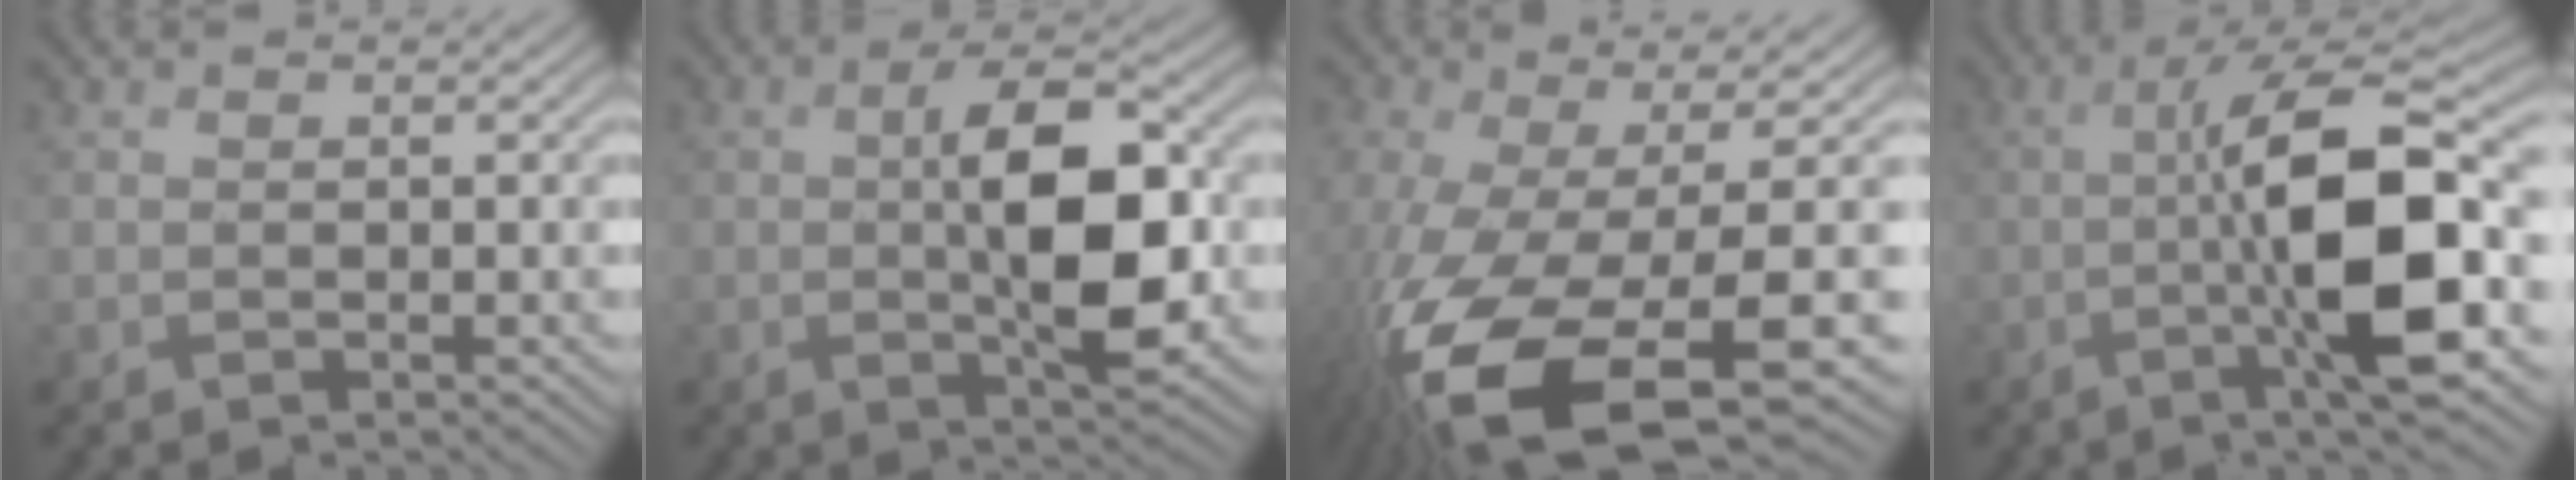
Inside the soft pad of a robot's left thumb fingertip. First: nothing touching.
{"total": 9.2, "force": [-0.2, 3.7, 8.4], "torque": [-0.144, -0.003, -0.003]}
{"total": 16.8, "force": [-6.0, 6.6, 14.2], "torque": [-0.337, -0.065, -0.073]}
{"total": 12.3, "force": [-2.1, 2.6, 11.9], "torque": [-0.183, 0.006, -0.045]}